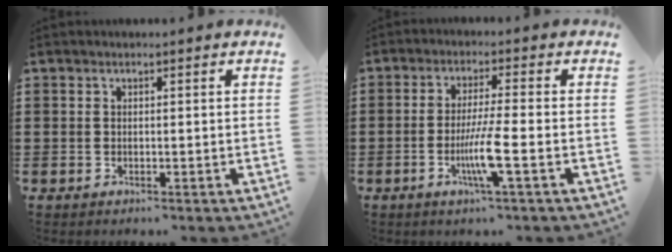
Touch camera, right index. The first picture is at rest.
{"total": 6.6, "force": [-2.2, -0.1, 6.2], "torque": [-0.125, -0.019, -0.045]}